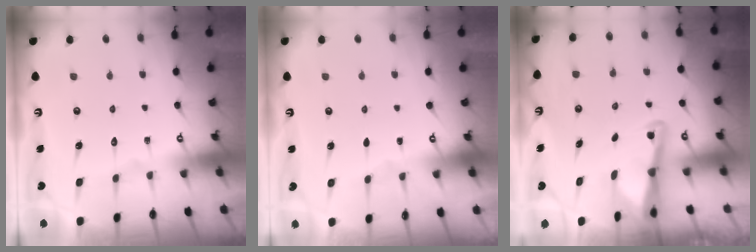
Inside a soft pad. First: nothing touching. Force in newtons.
{"total": 2.3, "press": 2.2, "slide": 0.2}
{"total": 3.1, "press": 3.0, "slide": 0.4}